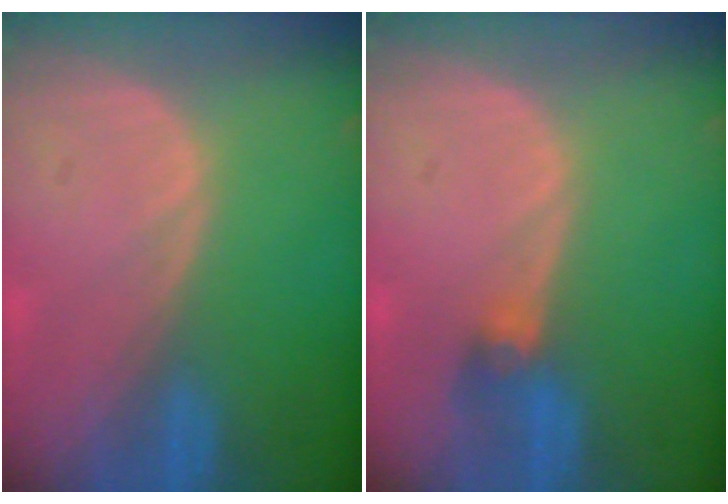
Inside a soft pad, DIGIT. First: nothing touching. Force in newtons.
{"total": 2.8, "press": 2.6, "slide": 1.0}